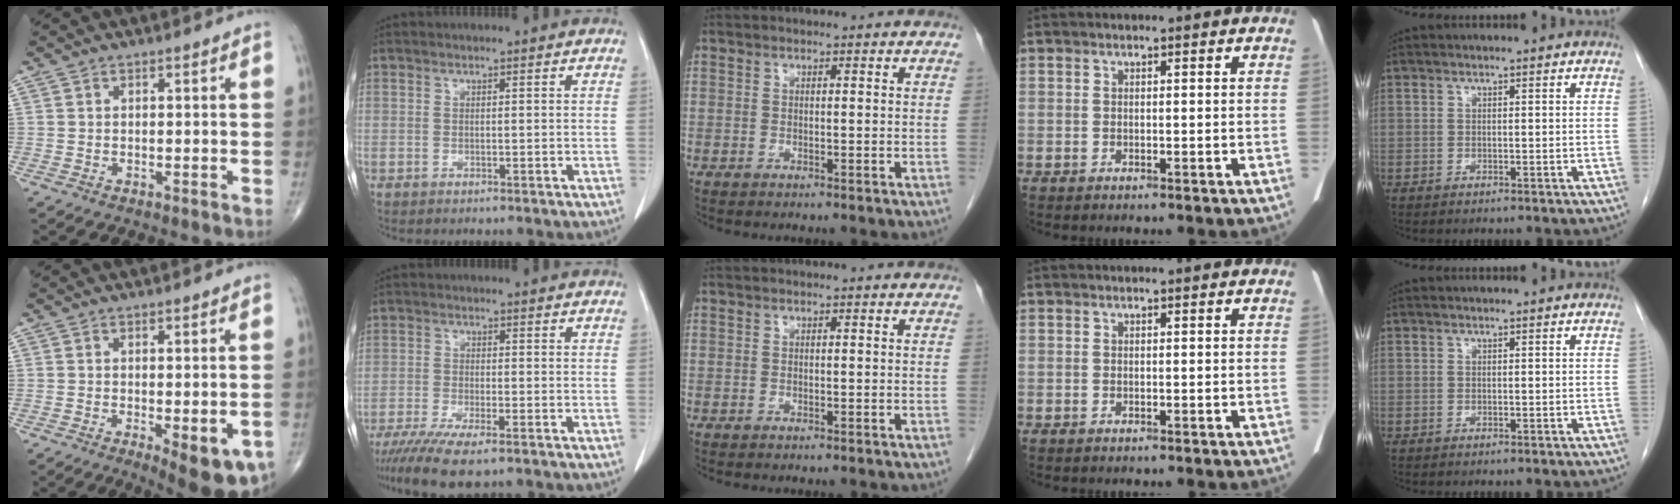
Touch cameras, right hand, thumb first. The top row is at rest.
{"thumb": {"total": 10.5, "force": [-3.9, 3.8, 9.0], "torque": [-0.107, -0.008, -0.046]}, "index": {"total": 8.7, "force": [-6.7, 1.2, 5.5], "torque": [-0.088, -0.020, -0.108]}}